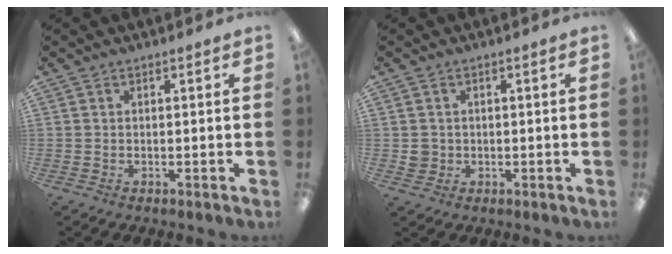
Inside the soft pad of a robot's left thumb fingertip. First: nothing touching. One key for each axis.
{"total": 2.8, "fx": 0.1, "fy": 2.7, "fz": 0.7, "tx": -0.007, "ty": 0.001, "tz": 0.001}